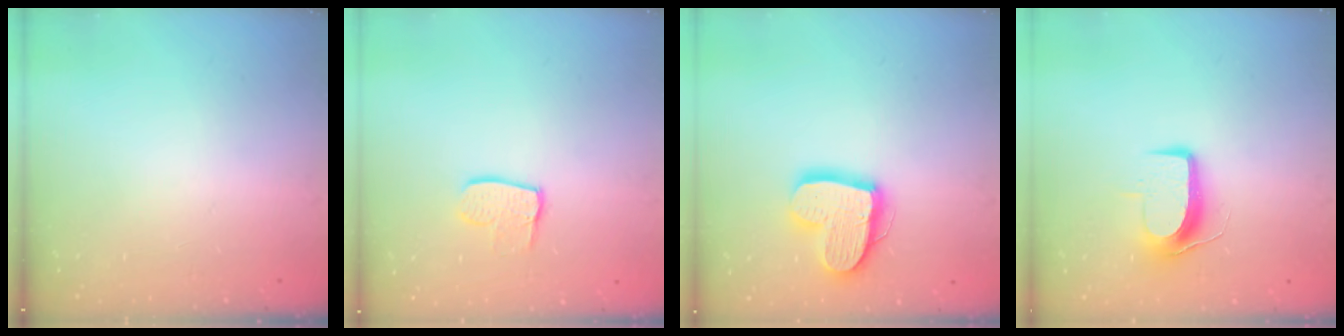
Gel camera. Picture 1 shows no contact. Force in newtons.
{"total": 7.7, "press": 7.7, "slide": 0.7}
{"total": 16.5, "press": 16.5, "slide": 1.6}
{"total": 8.8, "press": 8.7, "slide": 0.6}